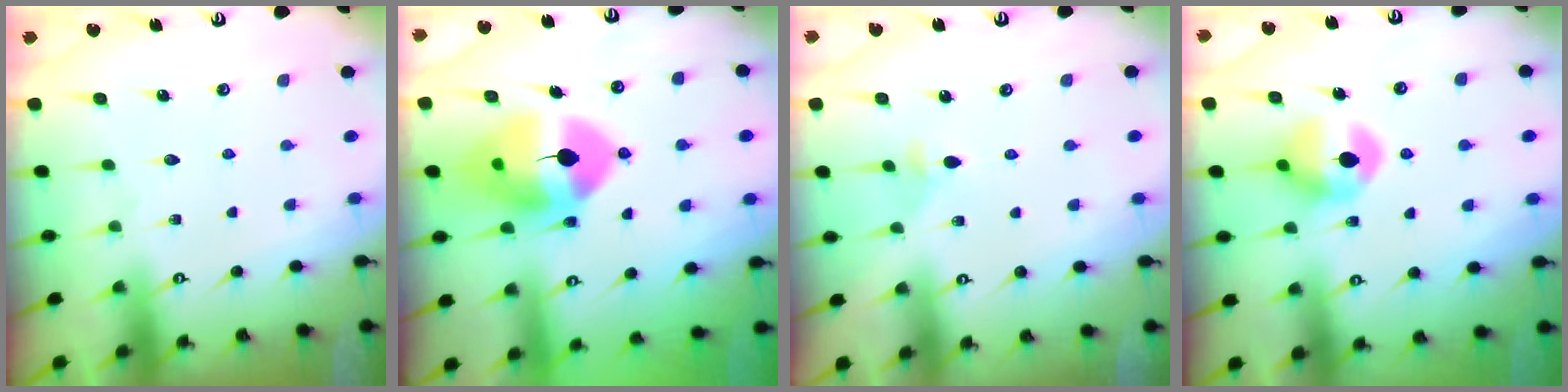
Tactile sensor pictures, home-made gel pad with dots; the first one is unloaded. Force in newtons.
{"total": 12.3, "press": 12.1, "slide": 1.8}
{"total": 3.5, "press": 3.5, "slide": 0.7}
{"total": 9.5, "press": 9.5, "slide": 0.2}